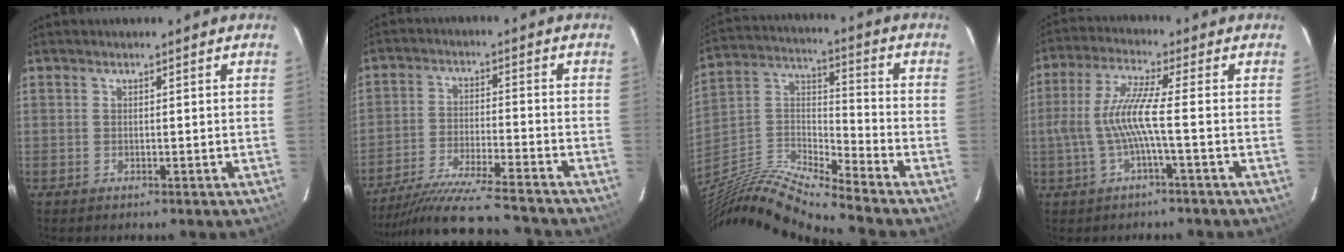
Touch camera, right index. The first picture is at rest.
{"total": 17.6, "force": [-16.0, 0.3, 7.3], "torque": [-0.146, -0.030, -0.257]}
{"total": 18.0, "force": [-15.6, -0.6, 9.0], "torque": [-0.189, -0.016, -0.308]}
{"total": 8.0, "force": [-1.7, -0.1, 7.9], "torque": [-0.167, 0.001, -0.026]}